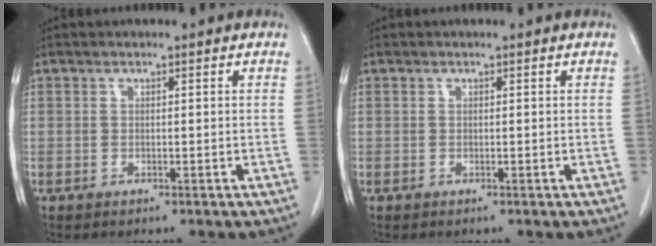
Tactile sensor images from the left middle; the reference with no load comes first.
{"total": 0.0}